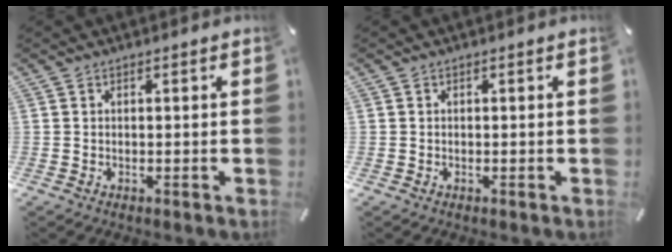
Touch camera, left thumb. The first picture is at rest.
{"total": 0.6, "force": [-0.1, 0.6, -0.1], "torque": [0.005, 0.008, -0.005]}